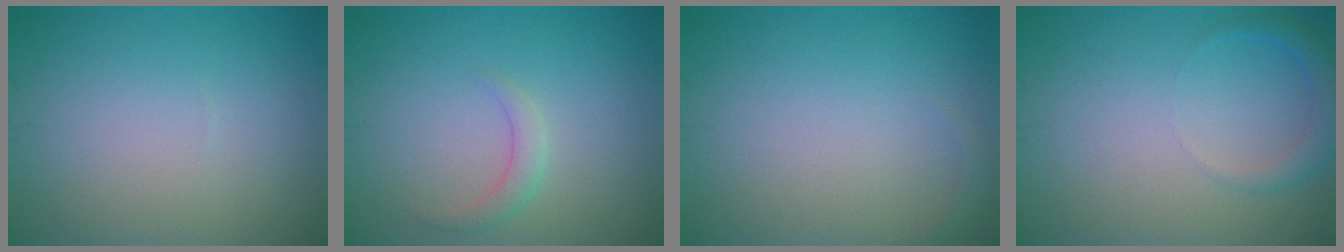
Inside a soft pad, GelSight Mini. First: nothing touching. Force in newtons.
{"total": 1.6, "press": 1.6, "slide": 0.1}
{"total": 0.6, "press": 0.6, "slide": 0.1}
{"total": 2.2, "press": 2.2, "slide": 0.2}